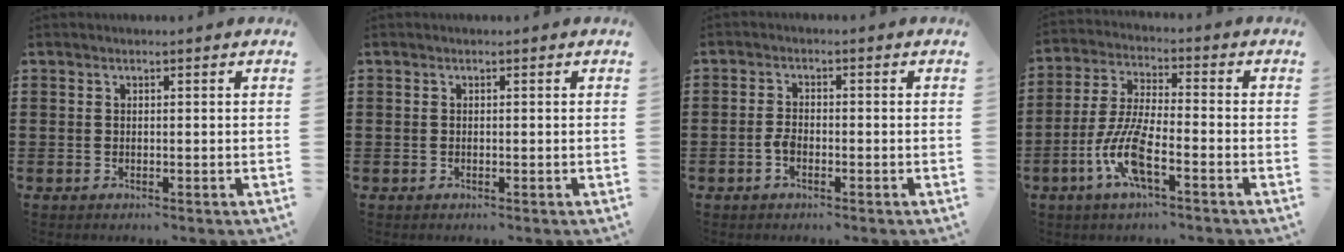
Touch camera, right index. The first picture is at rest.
{"total": 0.0}
{"total": 2.4, "force": [-1.1, 1.1, 1.8], "torque": [-0.051, -0.003, -0.025]}
{"total": 9.0, "force": [-4.0, 2.2, 7.7], "torque": [-0.186, -0.014, -0.082]}